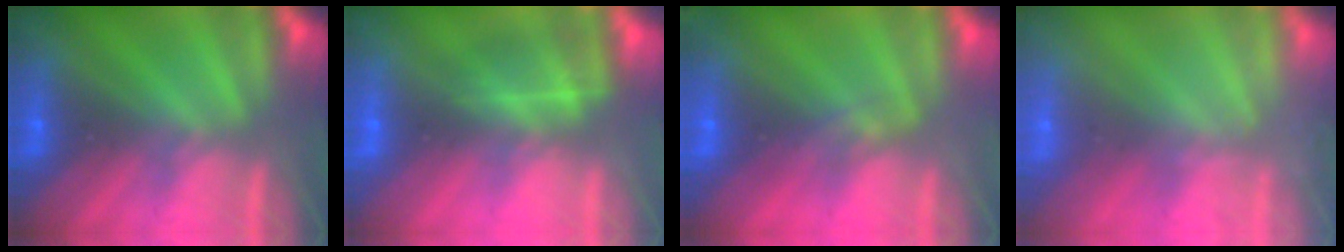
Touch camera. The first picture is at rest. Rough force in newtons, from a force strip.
{"total": 4.7}
{"total": 2.8}
{"total": 2.4}